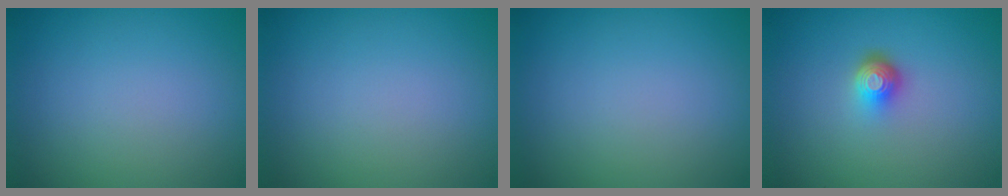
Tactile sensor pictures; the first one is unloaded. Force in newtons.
{"total": 0.0}
{"total": 0.0}
{"total": 2.2, "press": 1.5, "slide": 1.6}